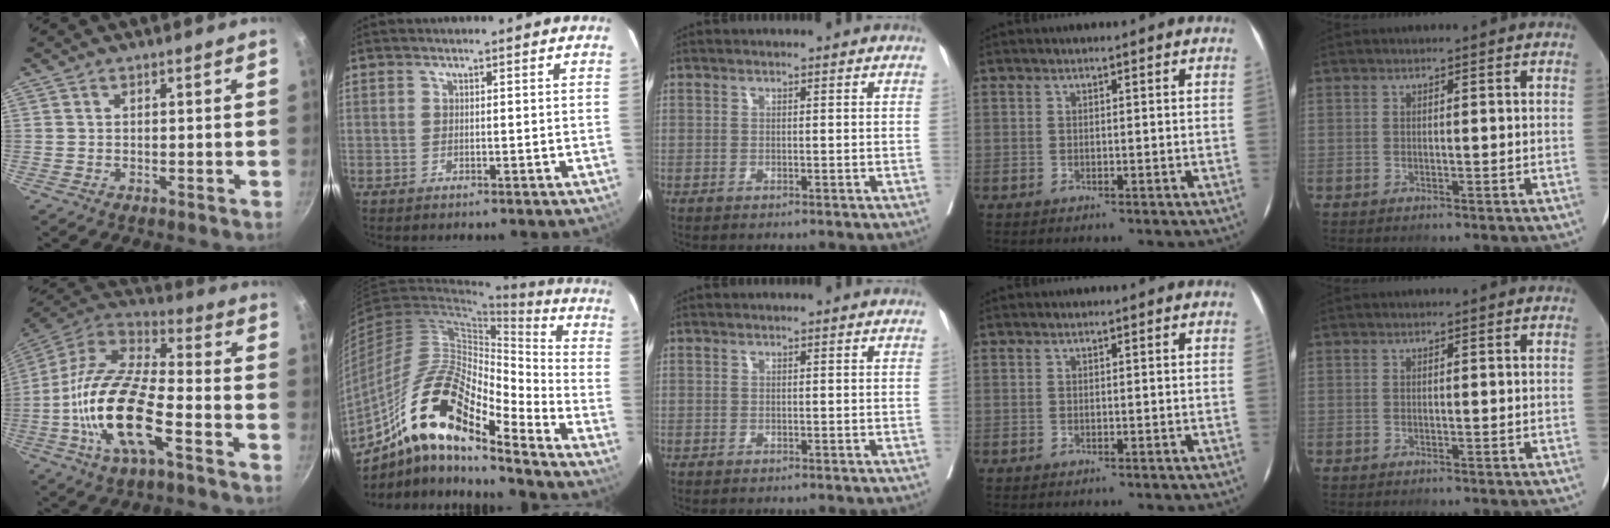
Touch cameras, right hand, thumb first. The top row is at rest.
{"thumb": {"total": 20.3, "force": [-6.3, 7.7, 17.6], "torque": [-0.352, 0.036, -0.119]}, "index": {"total": 16.9, "force": [-10.1, 4.8, 12.6], "torque": [-0.233, 0.036, -0.170]}}